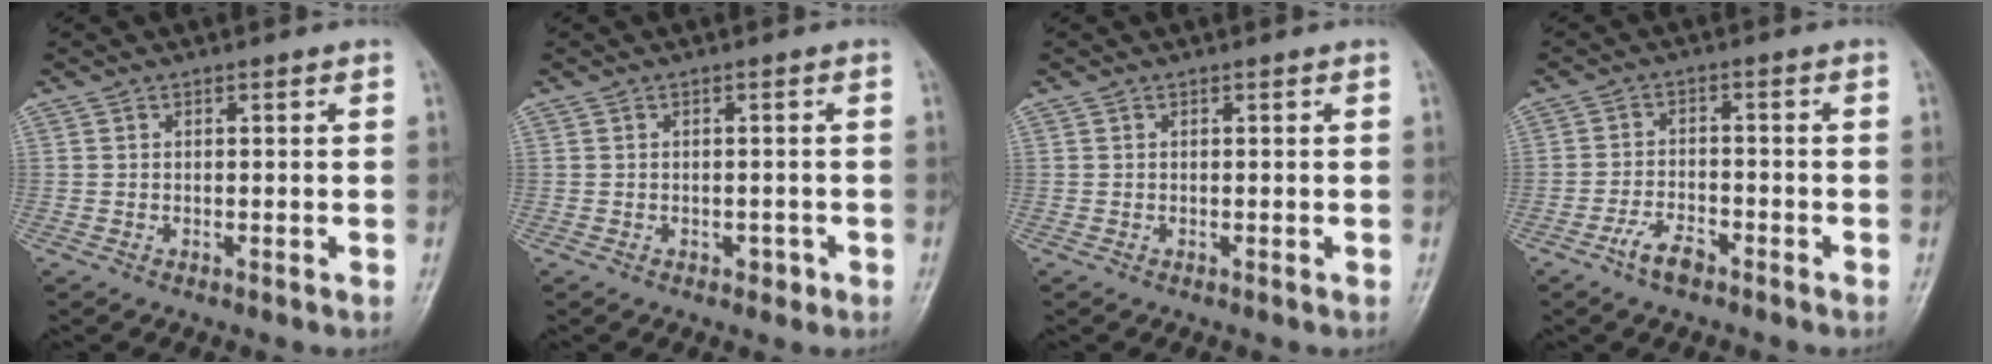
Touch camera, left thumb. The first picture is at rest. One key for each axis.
{"total": 1.8, "fx": -0.9, "fy": 1.2, "fz": 1.0, "tx": -0.006, "ty": 0.008, "tz": -0.010}
{"total": 0.0}
{"total": 4.6, "fx": -3.1, "fy": 1.8, "fz": 2.7, "tx": -0.055, "ty": 0.020, "tz": -0.060}